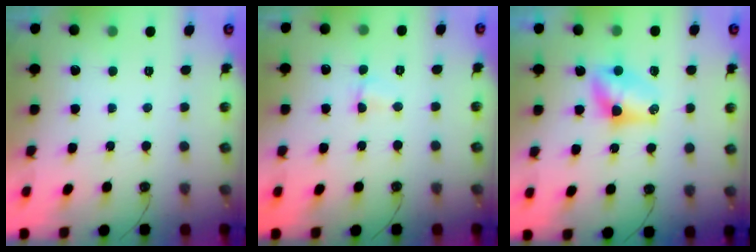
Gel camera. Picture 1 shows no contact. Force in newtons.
{"total": 2.2, "press": 2.2, "slide": 0.5}
{"total": 6.9, "press": 6.9, "slide": 0.6}